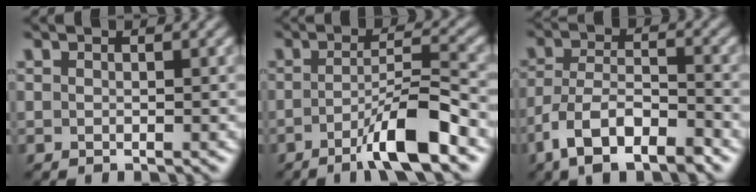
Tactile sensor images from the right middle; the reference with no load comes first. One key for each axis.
{"total": 6.3, "fx": -3.2, "fy": 0.8, "fz": 5.3, "tx": -0.085, "ty": 0.007, "tz": -0.061}
{"total": 8.1, "fx": -5.0, "fy": 3.4, "fz": 5.4, "tx": -0.099, "ty": -0.005, "tz": -0.094}